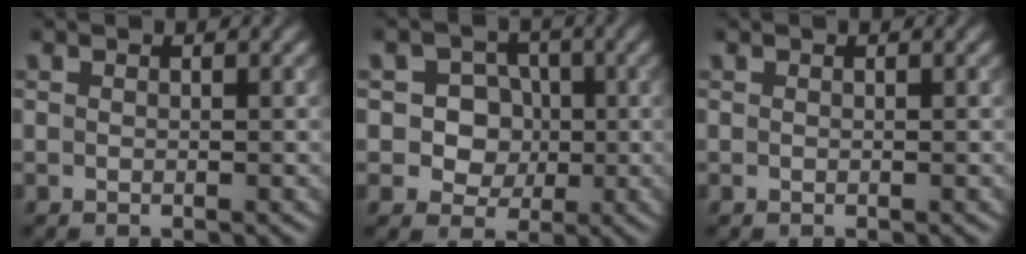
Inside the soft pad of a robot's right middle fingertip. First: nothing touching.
{"total": 5.6, "force": [0.4, 5.0, 2.4], "torque": [-0.010, 0.023, -0.010]}
{"total": 0.0}